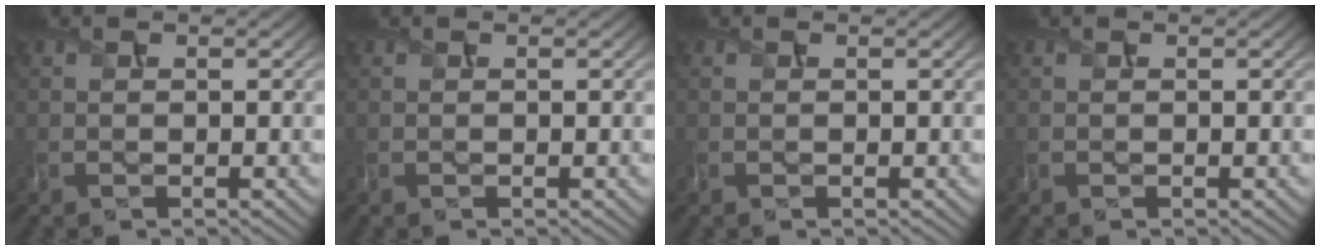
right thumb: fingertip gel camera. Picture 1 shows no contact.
{"total": 0.0}
{"total": 0.0}
{"total": 0.0}